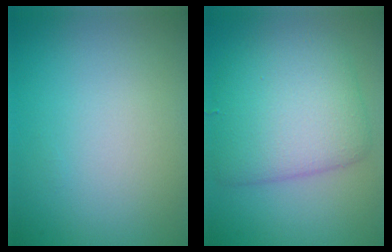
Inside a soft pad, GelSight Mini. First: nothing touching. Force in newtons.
{"total": 7.0, "press": 7.0, "slide": 0.3}